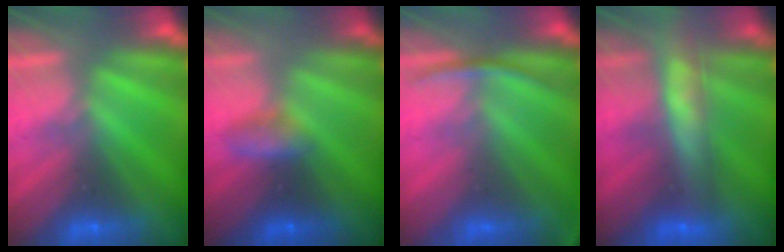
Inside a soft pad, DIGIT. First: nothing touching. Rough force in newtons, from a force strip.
{"total": 2.7}
{"total": 2.9}
{"total": 5.8}